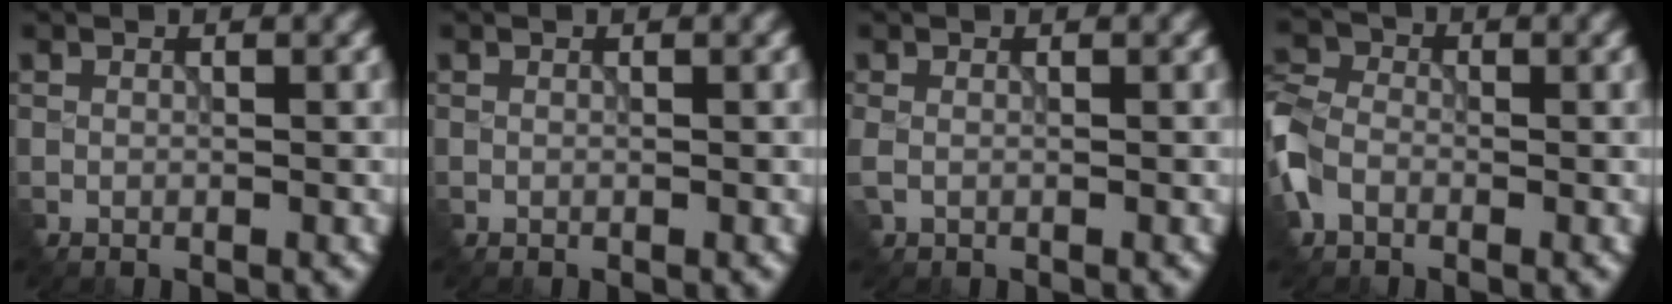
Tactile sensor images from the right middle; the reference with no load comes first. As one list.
[{"total": 0.0}, {"total": 0.9, "force": [0.1, 0.4, 0.8], "torque": [-0.020, -0.001, 0.001]}, {"total": 4.2, "force": [-1.9, 3.0, 2.3], "torque": [-0.062, 0.007, -0.059]}]